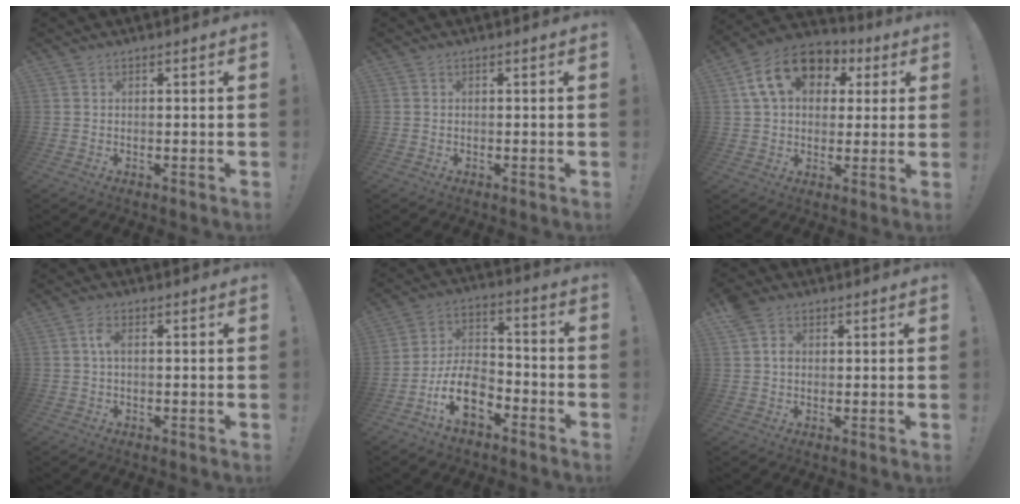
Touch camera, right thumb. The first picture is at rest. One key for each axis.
{"total": 0.5, "fx": -0.4, "fy": 0.3, "fz": 0.1, "tx": -0.009, "ty": 0.005, "tz": -0.006}
{"total": 16.3, "fx": 5.8, "fy": 11.8, "fz": 9.7, "tx": -0.154, "ty": -0.001, "tz": 0.112}
{"total": 3.5, "fx": 0.5, "fy": 1.9, "fz": 2.9, "tx": -0.050, "ty": 0.008, "tz": 0.007}
{"total": 14.2, "fx": -8.2, "fy": 7.8, "fz": 8.6, "tx": -0.156, "ty": 0.051, "tz": -0.141}
{"total": 4.7, "fx": 1.1, "fy": 4.0, "fz": 2.3, "tx": -0.035, "ty": 0.007, "tz": 0.024}